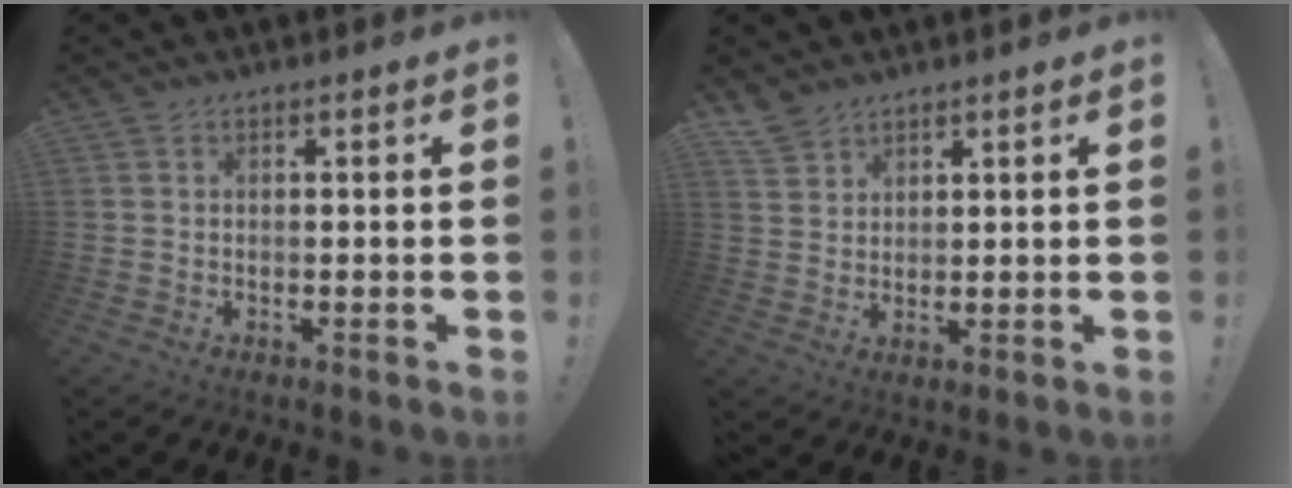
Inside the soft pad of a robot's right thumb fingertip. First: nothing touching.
{"total": 4.6, "force": [4.0, 1.9, 1.0], "torque": [-0.017, -0.027, 0.078]}